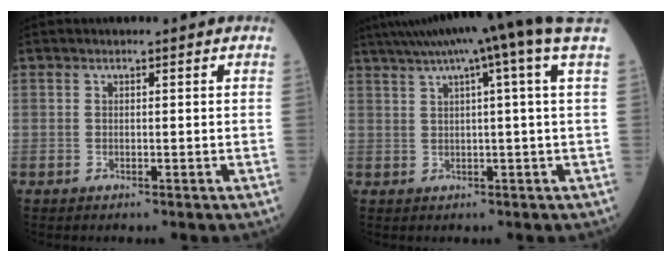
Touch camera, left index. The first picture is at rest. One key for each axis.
{"total": 11.4, "fx": 7.4, "fy": -1.8, "fz": 8.5, "tx": -0.137, "ty": 0.024, "tz": 0.092}